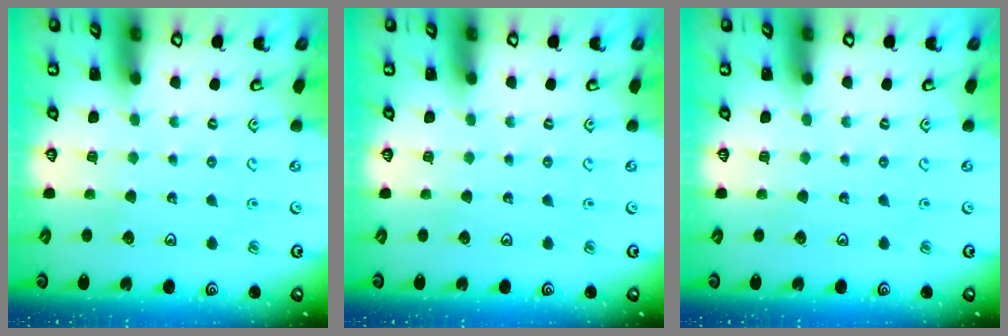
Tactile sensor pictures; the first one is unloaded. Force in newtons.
{"total": 0.0}
{"total": 0.0}